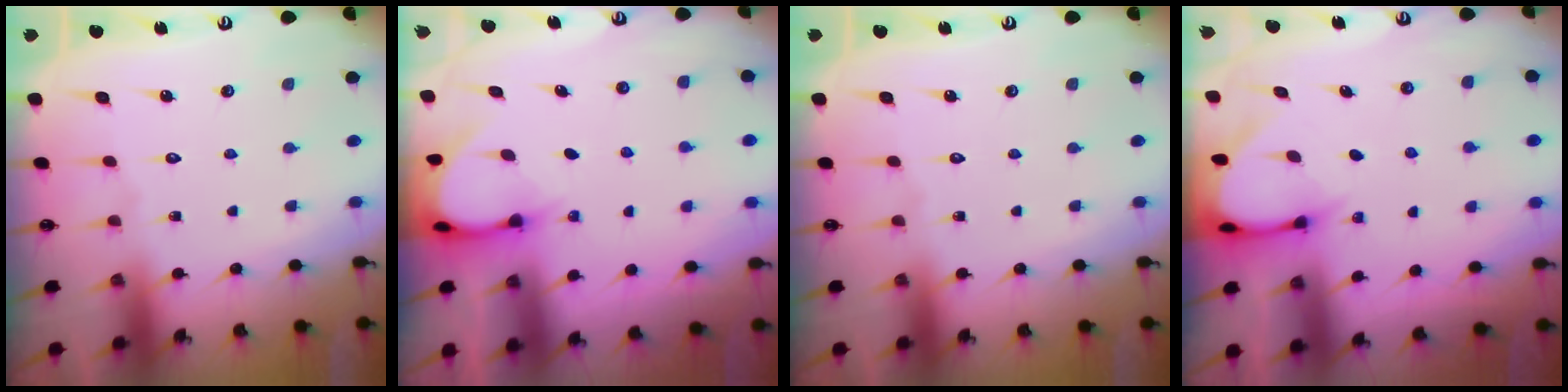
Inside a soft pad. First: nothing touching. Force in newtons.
{"total": 3.8, "press": 3.8, "slide": 0.3}
{"total": 0.0}
{"total": 3.1, "press": 3.1, "slide": 0.2}